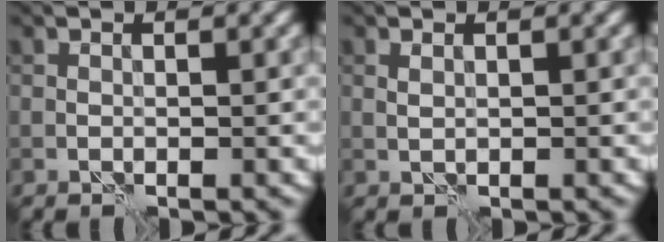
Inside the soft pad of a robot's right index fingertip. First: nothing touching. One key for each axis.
{"total": 0.6, "fx": 0.3, "fy": 0.3, "fz": 0.5, "tx": -0.014, "ty": 0.001, "tz": 0.006}